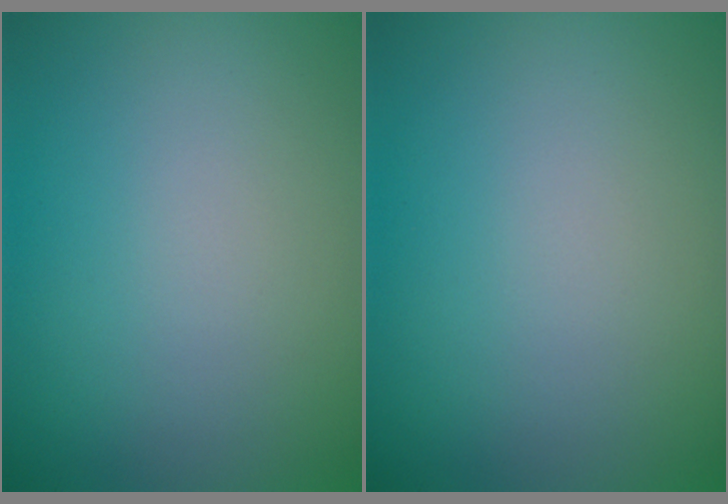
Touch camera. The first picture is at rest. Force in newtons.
{"total": 0.0}